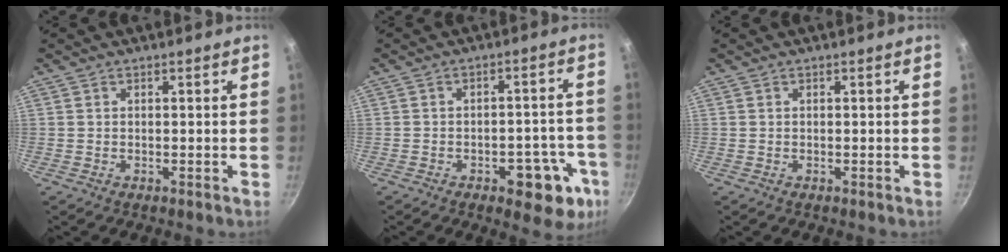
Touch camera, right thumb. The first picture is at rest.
{"total": 11.8, "force": [-5.4, 6.0, 8.7], "torque": [-0.049, 0.034, -0.061]}
{"total": 0.0}